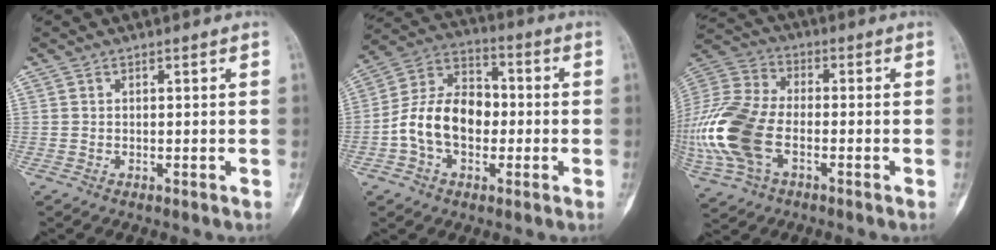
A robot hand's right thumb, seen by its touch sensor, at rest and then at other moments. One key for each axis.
{"total": 13.9, "fx": -2.0, "fy": 9.6, "fz": 9.8, "tx": -0.160, "ty": 0.041, "tz": -0.045}
{"total": 20.6, "fx": -4.6, "fy": 12.5, "fz": 15.8, "tx": -0.376, "ty": 0.010, "tz": -0.084}